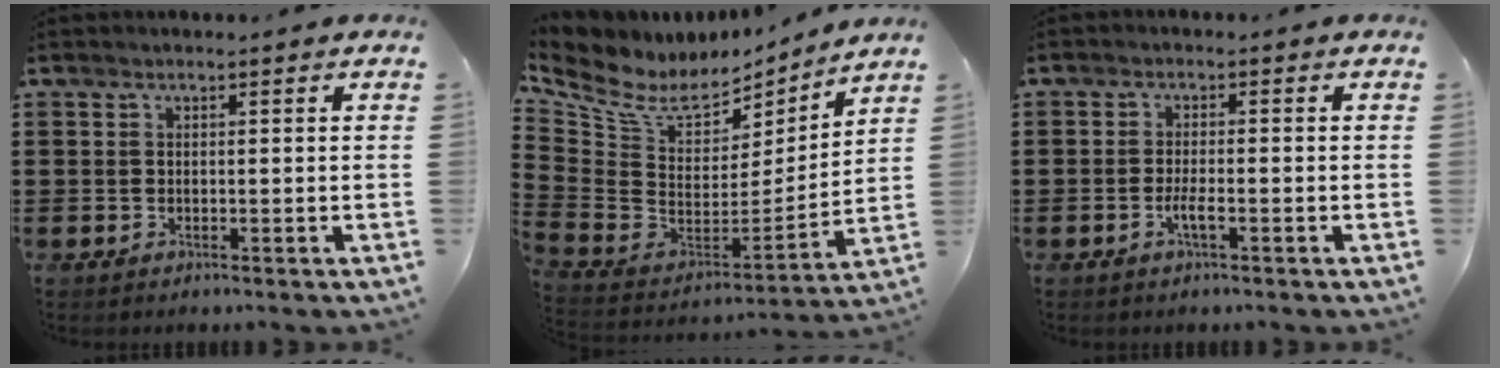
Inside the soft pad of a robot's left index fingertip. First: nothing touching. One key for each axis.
{"total": 7.3, "fx": 5.2, "fy": 4.2, "fz": 3.0, "tx": -0.096, "ty": -0.042, "tz": 0.092}
{"total": 2.4, "fx": -0.9, "fy": 0.3, "fz": 2.3, "tx": -0.047, "ty": -0.004, "tz": -0.018}